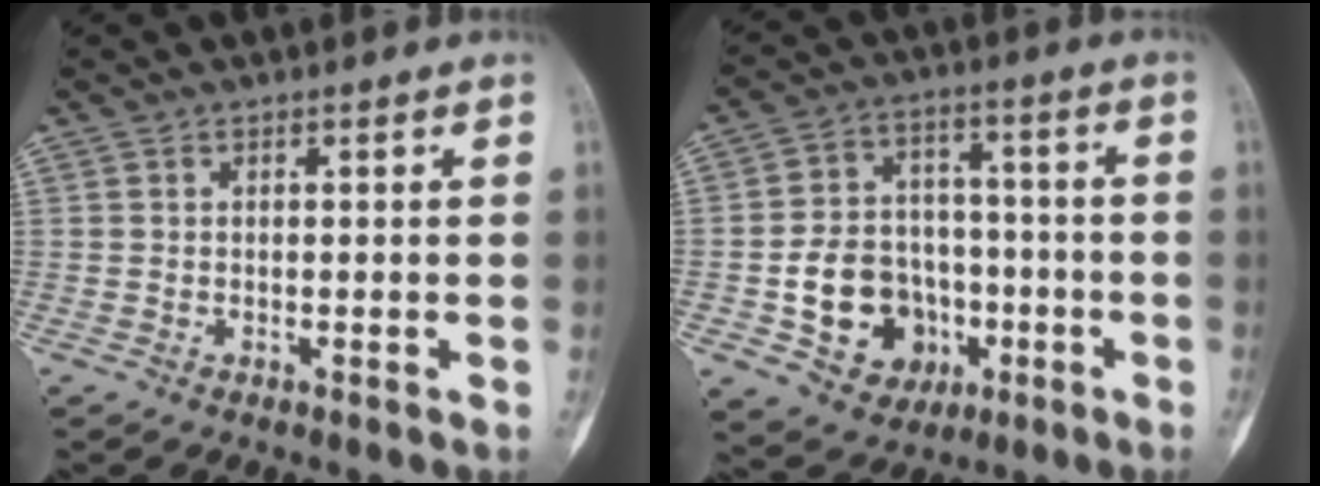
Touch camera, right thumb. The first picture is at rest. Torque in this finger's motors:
{"motor_torque": [2.00, 1.10, 0.83, -1.00, -0.01]}